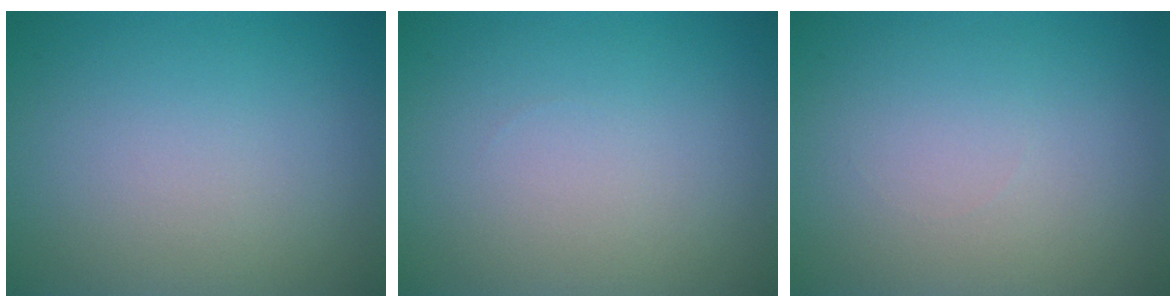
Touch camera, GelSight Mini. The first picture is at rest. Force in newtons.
{"total": 0.0}
{"total": 0.0}